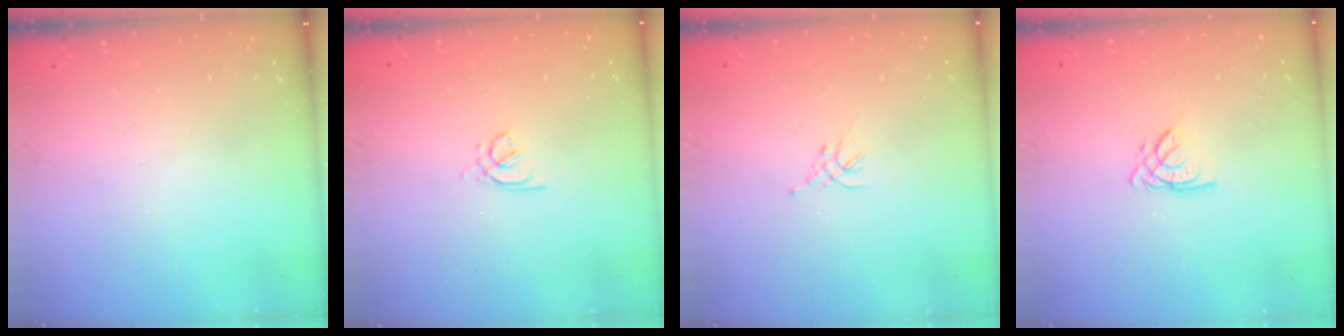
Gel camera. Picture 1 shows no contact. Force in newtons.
{"total": 2.0, "press": 1.9, "slide": 0.5}
{"total": 1.5, "press": 1.4, "slide": 0.6}
{"total": 3.1, "press": 3.1, "slide": 0.3}